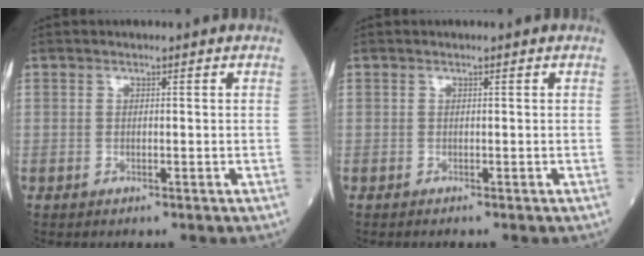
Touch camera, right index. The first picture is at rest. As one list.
[{"total": 0.5, "force": [-0.5, -0.1, 0.3], "torque": [0.000, 0.001, -0.005]}]